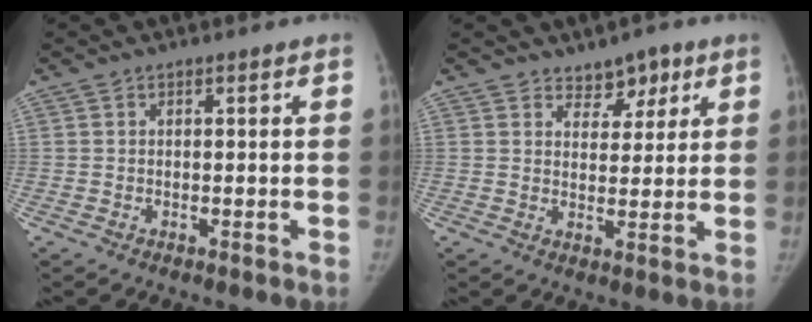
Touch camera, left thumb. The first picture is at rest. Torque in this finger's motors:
{"motor_torque": [0.26, 0.33, -0.25, 0.00, 0.05]}